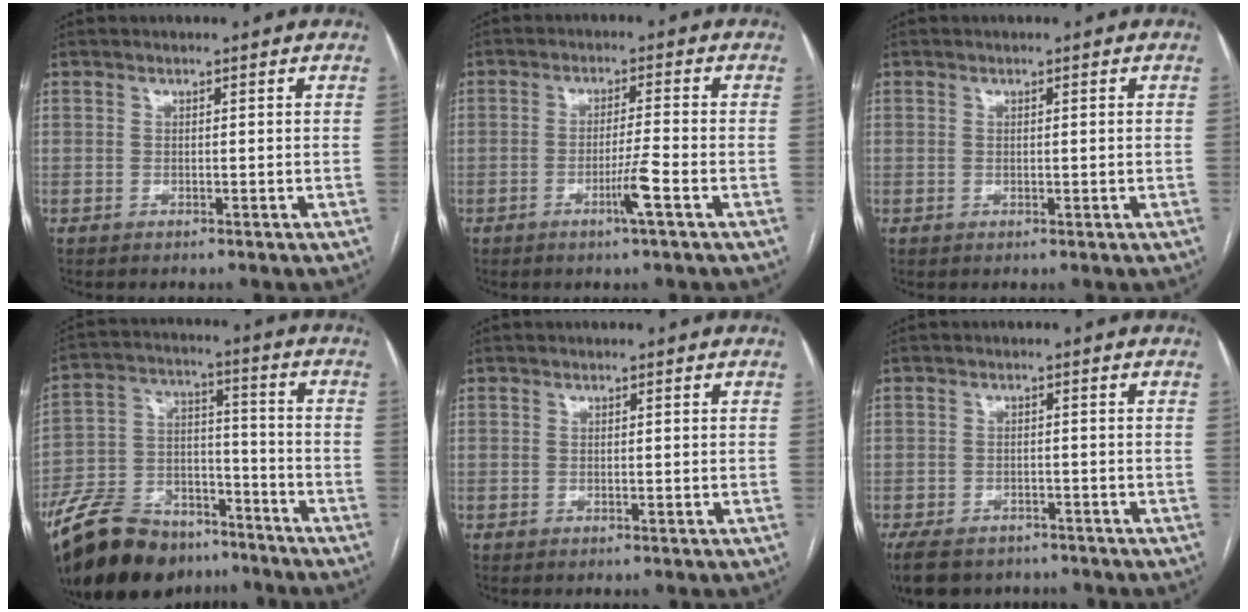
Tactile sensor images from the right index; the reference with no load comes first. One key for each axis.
{"total": 4.2, "fx": -2.1, "fy": -0.9, "fz": 3.5, "tx": -0.062, "ty": -0.008, "tz": -0.039}
{"total": 0.0}
{"total": 16.7, "fx": -12.7, "fy": 8.5, "fz": 6.6, "tx": -0.130, "ty": 0.030, "tz": -0.215}
{"total": 0.0}
{"total": 9.4, "fx": -7.1, "fy": 5.3, "fz": 3.2, "tx": -0.063, "ty": -0.010, "tz": -0.100}